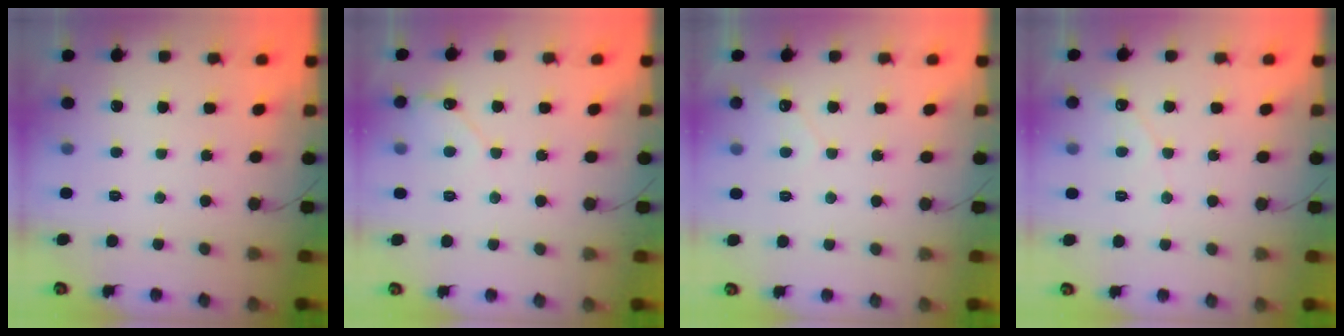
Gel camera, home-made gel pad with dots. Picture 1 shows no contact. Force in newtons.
{"total": 5.9, "press": 5.8, "slide": 0.5}
{"total": 2.8, "press": 2.8, "slide": 0.2}
{"total": 3.7, "press": 3.6, "slide": 0.4}